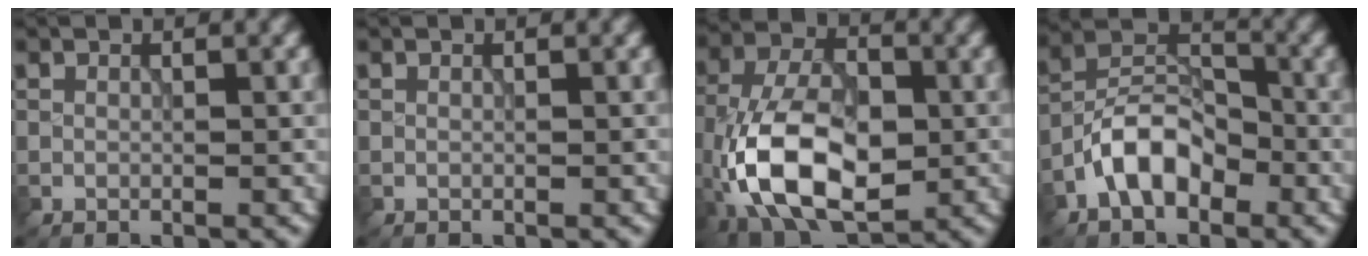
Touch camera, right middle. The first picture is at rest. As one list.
[{"total": 0.0}, {"total": 12.8, "force": [-3.6, 7.4, 9.8], "torque": [-0.193, -0.002, -0.078]}, {"total": 6.0, "force": [-3.1, 3.4, 3.9], "torque": [-0.065, 0.014, -0.065]}]